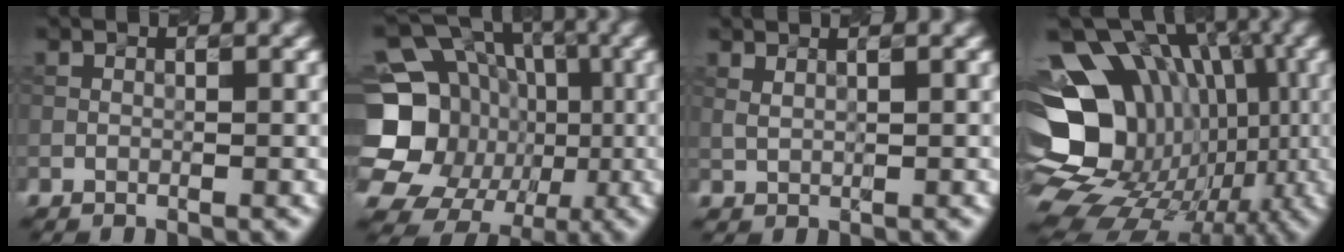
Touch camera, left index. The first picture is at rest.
{"total": 19.3, "force": [-2.4, 17.9, 7.0], "torque": [-0.179, 0.000, -0.066]}
{"total": 1.1, "force": [0.9, 0.2, 0.5], "torque": [-0.016, -0.002, 0.020]}
{"total": 18.4, "force": [-2.2, 15.2, 10.1], "torque": [-0.150, 0.018, -0.042]}